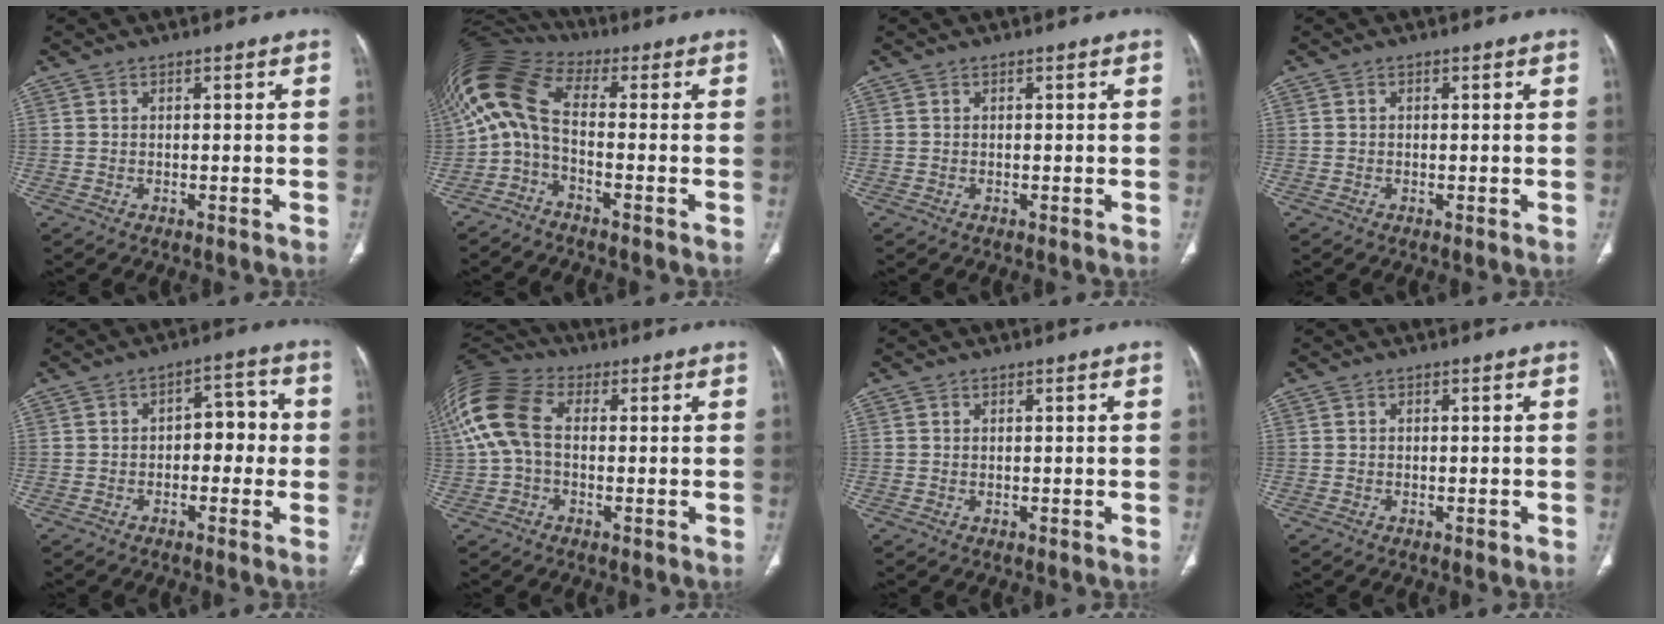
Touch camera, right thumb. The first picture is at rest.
{"total": 10.9, "force": [-1.5, 4.9, 9.6], "torque": [-0.203, 0.058, -0.043]}
{"total": 0.0}
{"total": 0.0}
{"total": 6.5, "force": [-0.6, 4.0, 5.1], "torque": [-0.037, 0.027, -0.016]}
{"total": 15.4, "force": [1.6, 10.1, 11.5], "torque": [-0.271, 0.032, 0.023]}
{"total": 0.0}
{"total": 0.6, "force": [-0.2, 0.4, 0.4], "torque": [-0.004, 0.000, -0.004]}